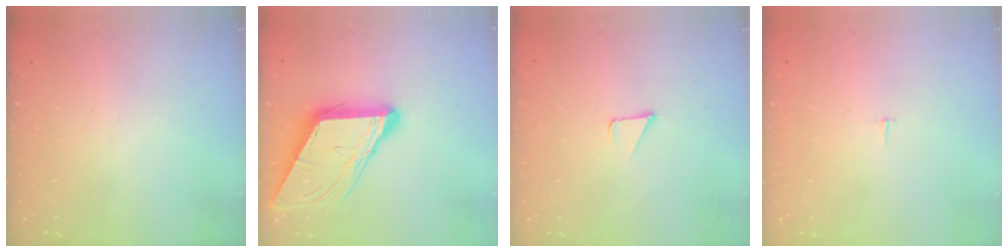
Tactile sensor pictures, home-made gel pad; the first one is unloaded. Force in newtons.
{"total": 11.8, "press": 11.7, "slide": 1.2}
{"total": 1.7, "press": 1.7, "slide": 0.1}
{"total": 1.8, "press": 1.8, "slide": 0.1}